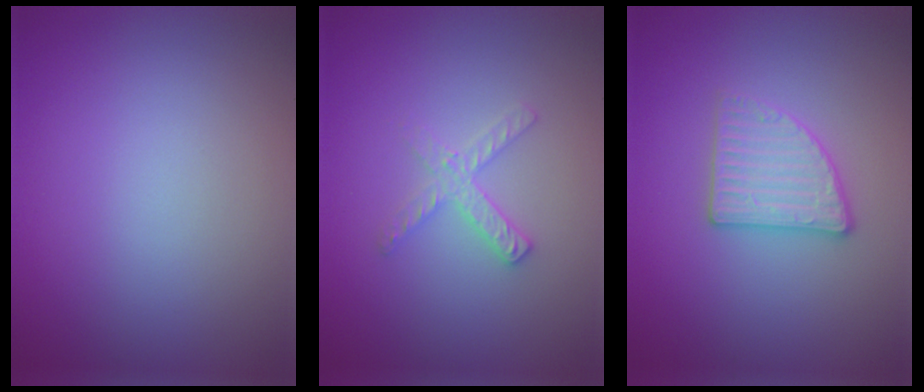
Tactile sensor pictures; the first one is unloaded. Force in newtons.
{"total": 2.0, "press": 2.0, "slide": 0.2}
{"total": 2.8, "press": 2.7, "slide": 0.5}